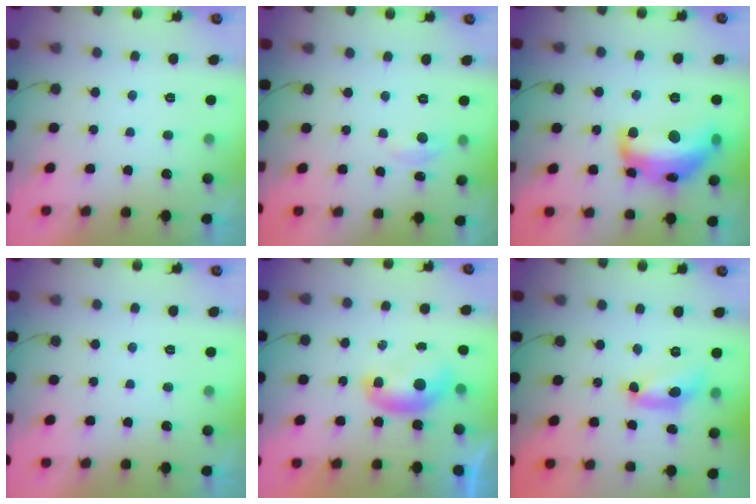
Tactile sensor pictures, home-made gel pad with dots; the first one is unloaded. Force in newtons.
{"total": 3.9, "press": 3.8, "slide": 0.5}
{"total": 18.0, "press": 18.0, "slide": 1.2}
{"total": 0.0}
{"total": 7.2, "press": 7.2, "slide": 0.1}
{"total": 12.2, "press": 12.1, "slide": 0.8}